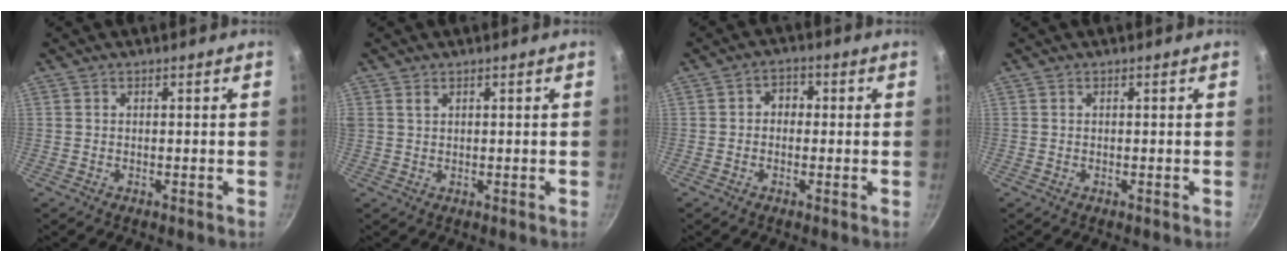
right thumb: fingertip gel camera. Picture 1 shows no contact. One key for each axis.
{"total": 1.2, "fx": 0.7, "fy": 0.7, "fz": 0.7, "tx": -0.011, "ty": 0.000, "tz": 0.015}
{"total": 3.2, "fx": 0.0, "fy": 2.7, "fz": 1.8, "tx": -0.008, "ty": 0.009, "tz": -0.009}
{"total": 0.0}